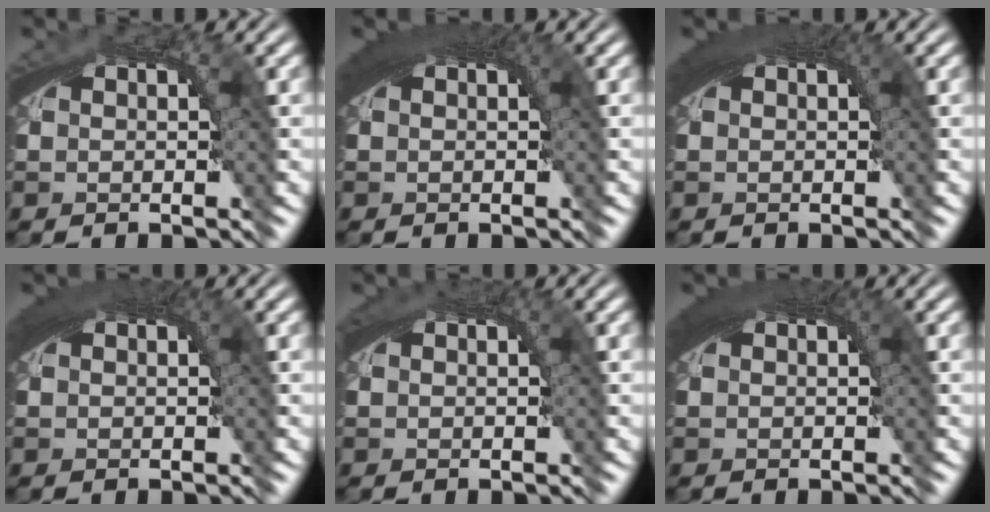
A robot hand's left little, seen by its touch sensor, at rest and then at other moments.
{"total": 3.2, "force": [1.2, 1.0, 2.9], "torque": [-0.037, 0.011, 0.015]}
{"total": 3.1, "force": [1.2, 1.0, 2.7], "torque": [-0.034, 0.010, 0.015]}
{"total": 2.6, "force": [1.0, 0.7, 2.3], "torque": [-0.029, 0.008, 0.014]}
{"total": 1.0, "force": [0.4, 0.0, 0.9], "torque": [-0.014, 0.003, 0.008]}
{"total": 3.0, "force": [1.1, 0.9, 2.7], "torque": [-0.033, 0.009, 0.014]}